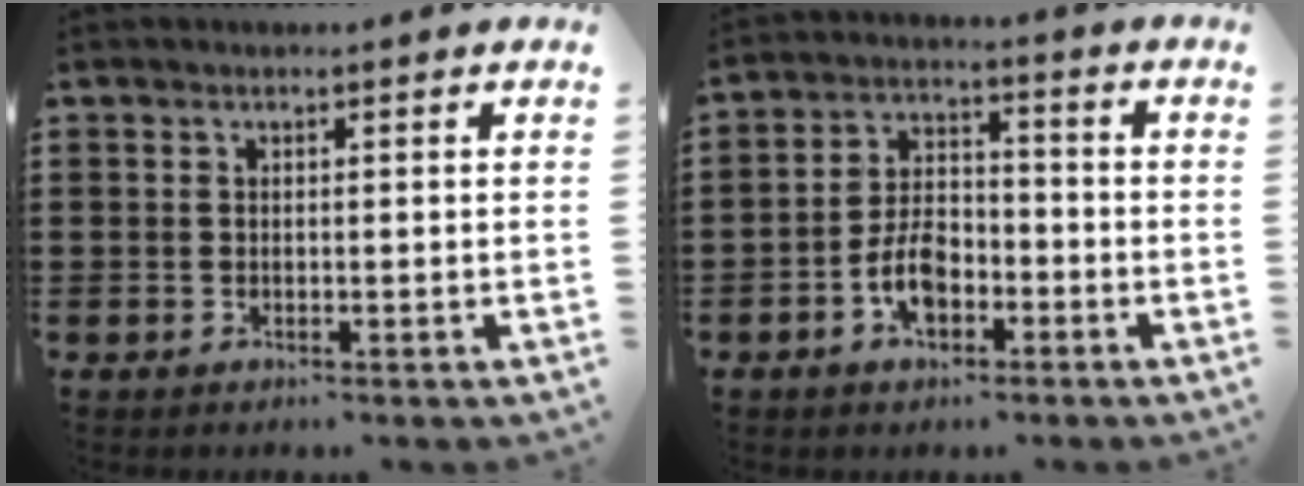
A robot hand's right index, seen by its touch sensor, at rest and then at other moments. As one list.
[{"total": 6.7, "force": [-2.9, 3.8, 4.6], "torque": [-0.104, 0.005, -0.058]}]